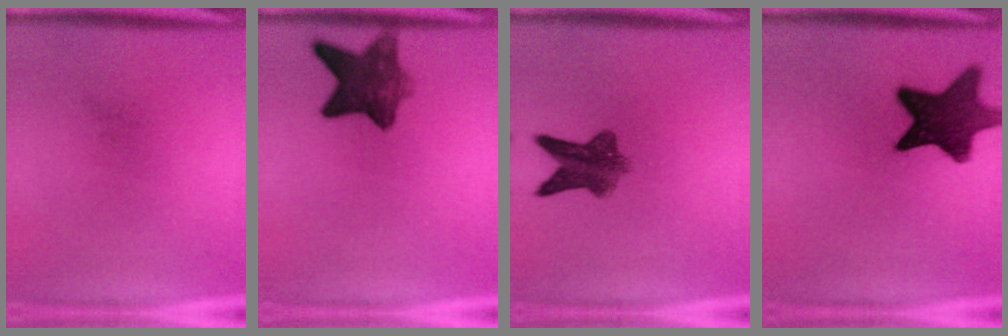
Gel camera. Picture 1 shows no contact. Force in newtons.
{"total": 8.2}
{"total": 7.1}
{"total": 13.0}